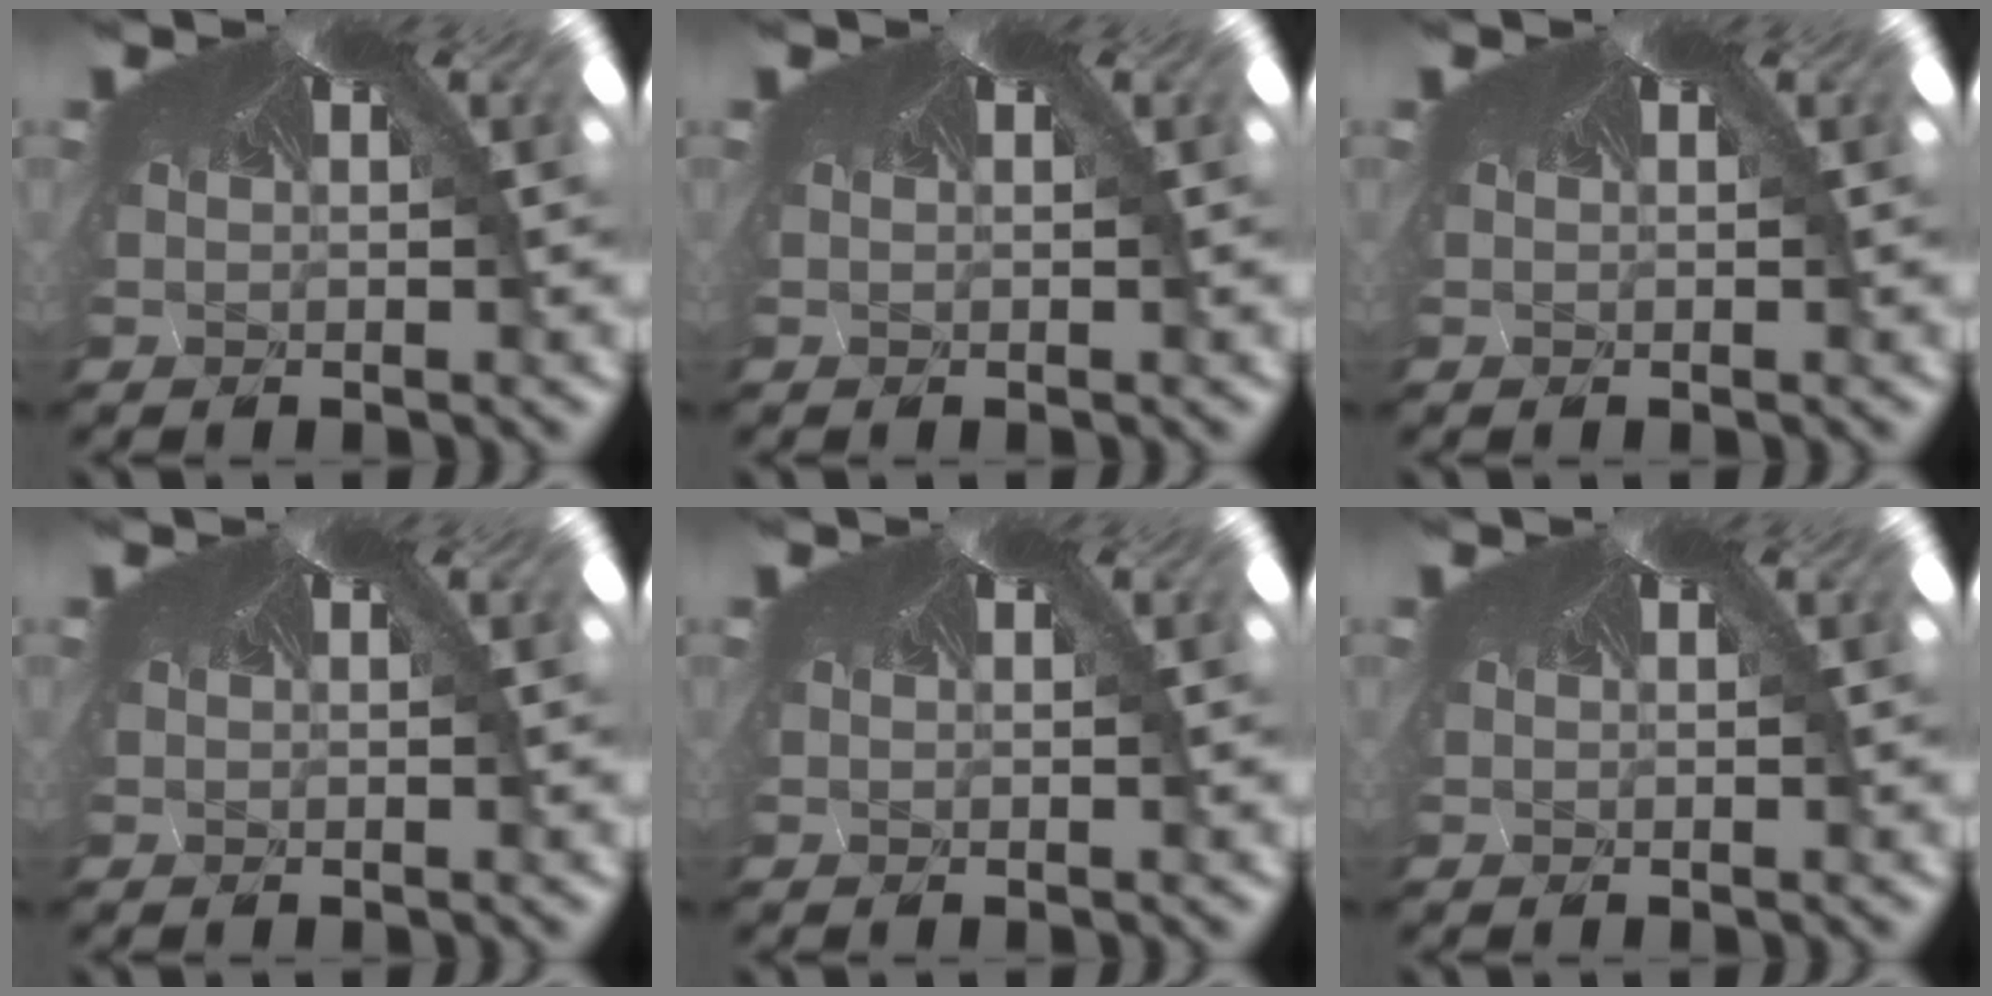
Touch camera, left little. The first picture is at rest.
{"total": 0.0}
{"total": 0.0}
{"total": 0.0}
{"total": 0.0}
{"total": 0.0}